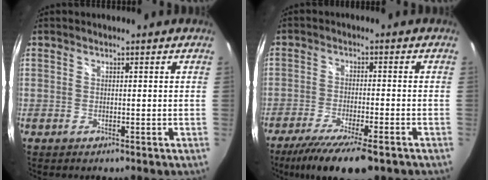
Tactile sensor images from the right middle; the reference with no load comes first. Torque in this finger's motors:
{"motor_torque": [1.10, -1.04, 0.17, 0.10]}